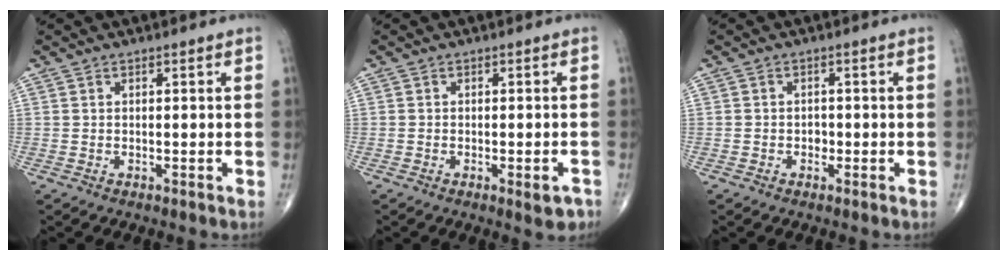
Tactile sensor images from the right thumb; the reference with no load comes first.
{"total": 3.1, "force": [-1.5, 1.1, 2.5], "torque": [-0.023, 0.004, -0.016]}
{"total": 1.4, "force": [-0.4, 1.2, 0.7], "torque": [-0.003, 0.005, -0.010]}